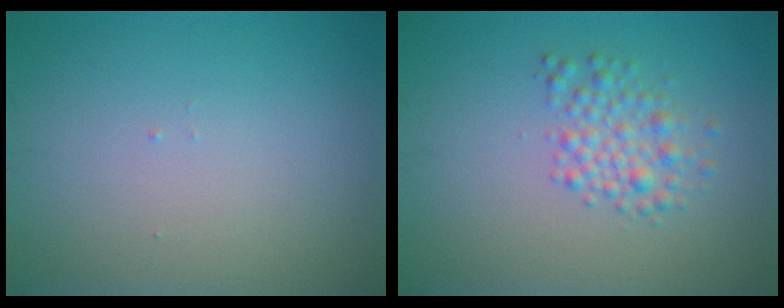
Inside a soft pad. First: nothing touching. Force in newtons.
{"total": 2.7, "press": 2.7, "slide": 0.1}